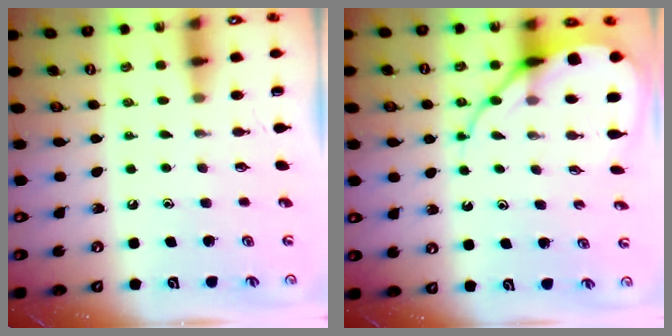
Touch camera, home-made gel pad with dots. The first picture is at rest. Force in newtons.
{"total": 9.5, "press": 9.4, "slide": 1.0}